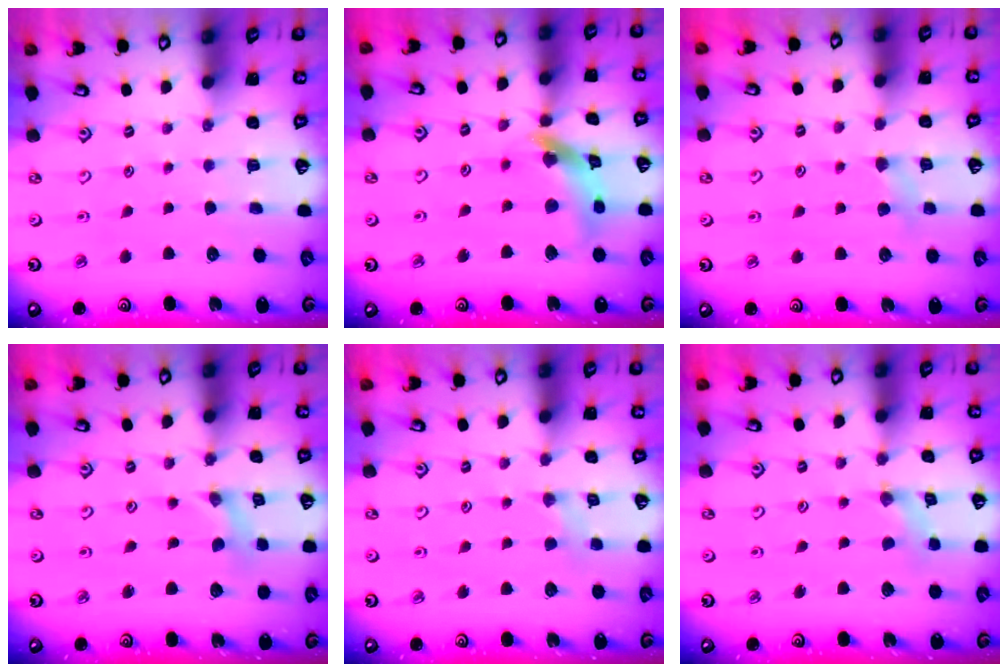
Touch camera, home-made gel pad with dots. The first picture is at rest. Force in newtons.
{"total": 12.2, "press": 12.1, "slide": 1.5}
{"total": 3.7, "press": 3.7, "slide": 0.7}
{"total": 0.0}
{"total": 0.9, "press": 0.8, "slide": 0.3}
{"total": 0.0}